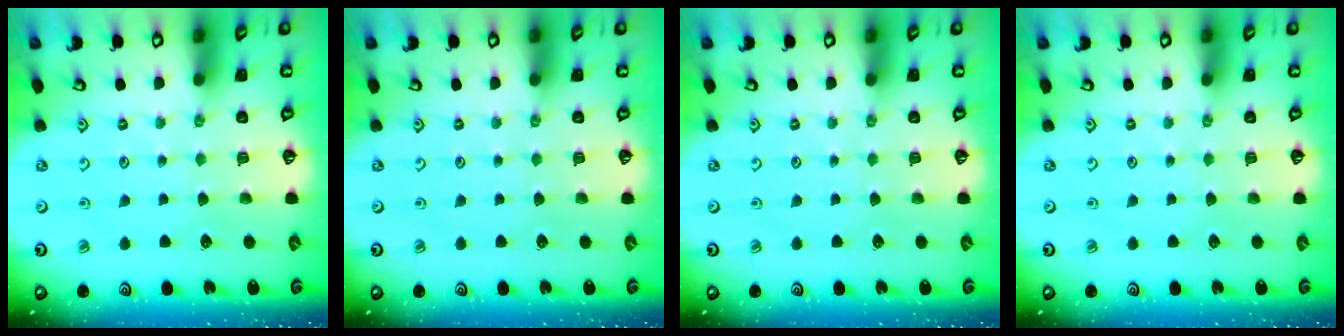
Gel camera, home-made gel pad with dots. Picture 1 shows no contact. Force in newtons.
{"total": 0.0}
{"total": 0.0}
{"total": 0.0}